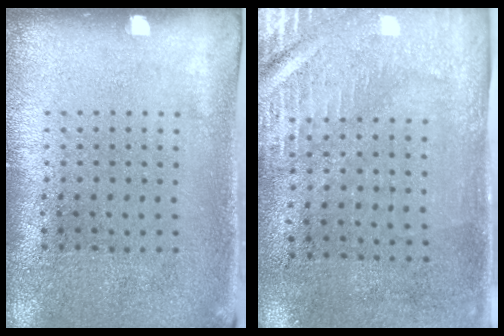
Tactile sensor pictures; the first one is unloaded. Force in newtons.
{"total": 2.9, "press": 2.5, "slide": 1.5}